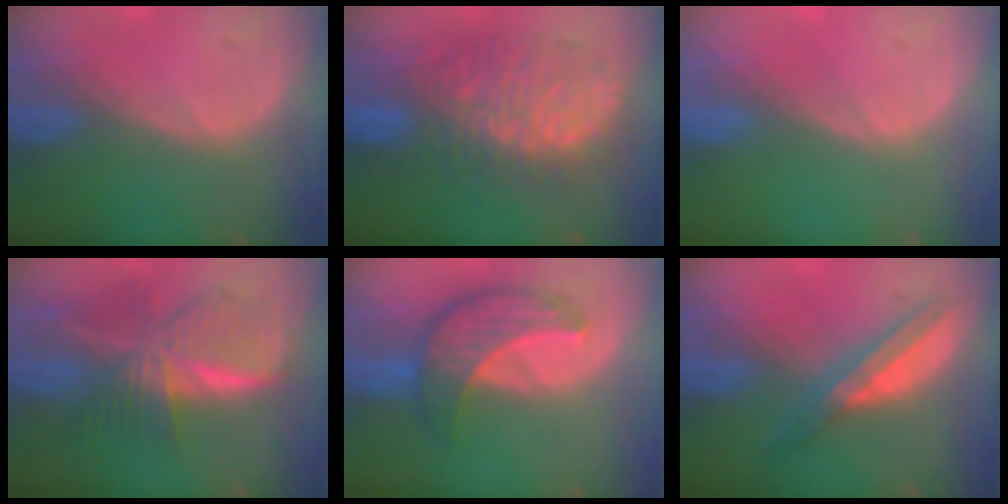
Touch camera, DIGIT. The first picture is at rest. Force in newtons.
{"total": 11.6, "press": 11.5, "slide": 1.4}
{"total": 0.0}
{"total": 9.5, "press": 9.5, "slide": 0.6}
{"total": 8.0, "press": 7.6, "slide": 2.4}
{"total": 5.7, "press": 5.3, "slide": 2.1}